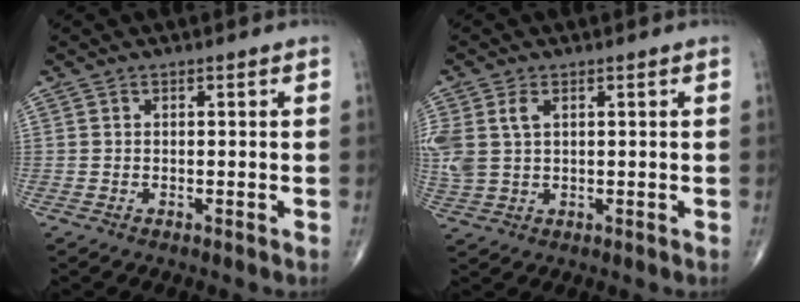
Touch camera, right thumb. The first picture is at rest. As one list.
[{"total": 6.8, "force": [2.0, 4.3, 4.9], "torque": [-0.130, 0.007, 0.049]}]